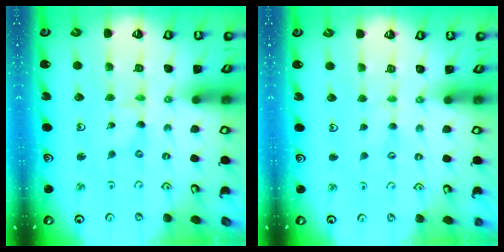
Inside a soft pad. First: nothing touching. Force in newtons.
{"total": 1.8, "press": 1.8, "slide": 0.3}